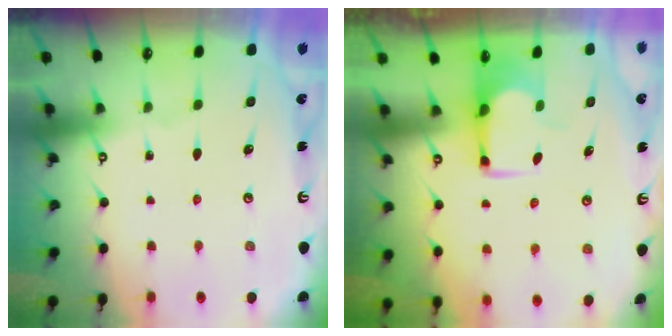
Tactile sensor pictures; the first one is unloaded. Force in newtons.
{"total": 1.7, "press": 1.5, "slide": 0.8}